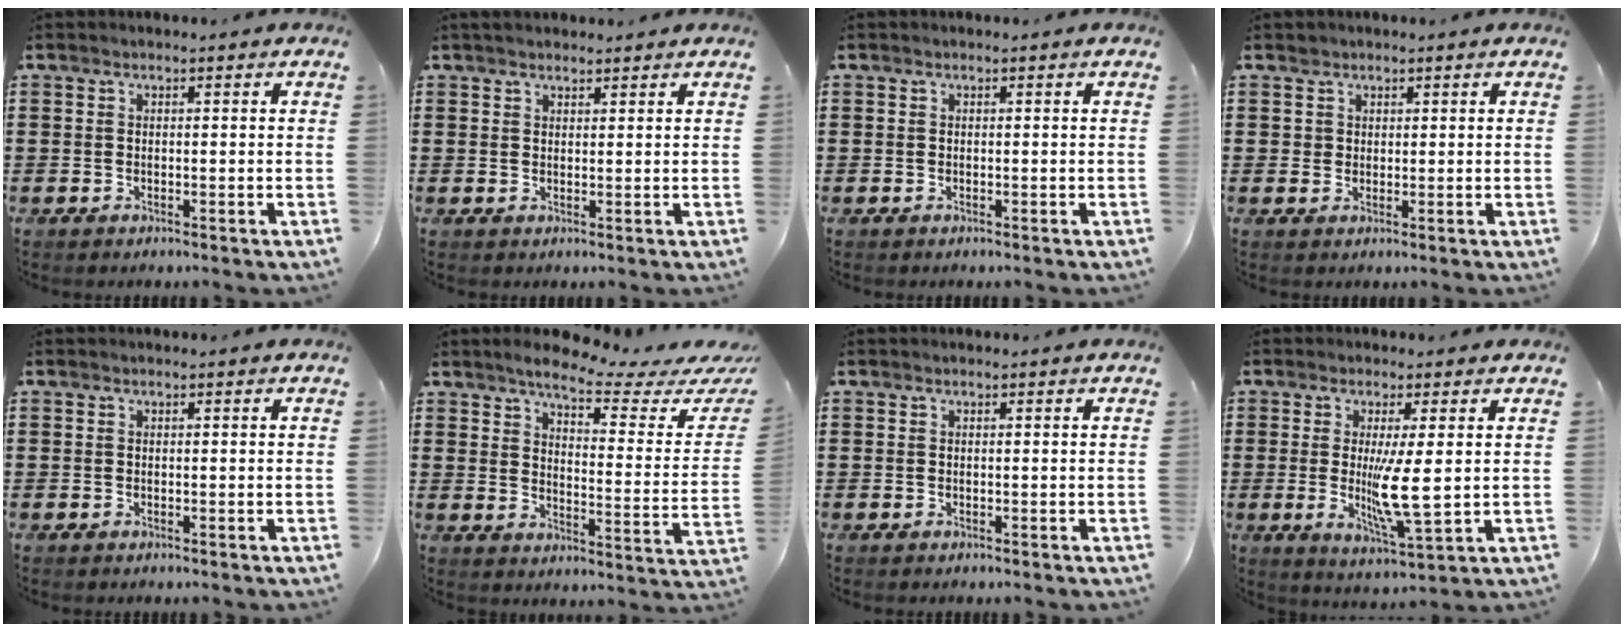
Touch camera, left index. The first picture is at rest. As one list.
[{"total": 1.4, "force": [1.3, 0.5, 0.1], "torque": [-0.005, 0.003, 0.025]}, {"total": 0.0}, {"total": 1.9, "force": [1.1, 1.5, -0.1], "torque": [-0.004, 0.005, 0.022]}, {"total": 0.0}, {"total": 5.8, "force": [5.0, 0.3, 3.0], "torque": [-0.068, -0.034, 0.076]}, {"total": 0.0}, {"total": 7.5, "force": [0.5, 0.9, 7.4], "torque": [-0.128, -0.021, 0.004]}]